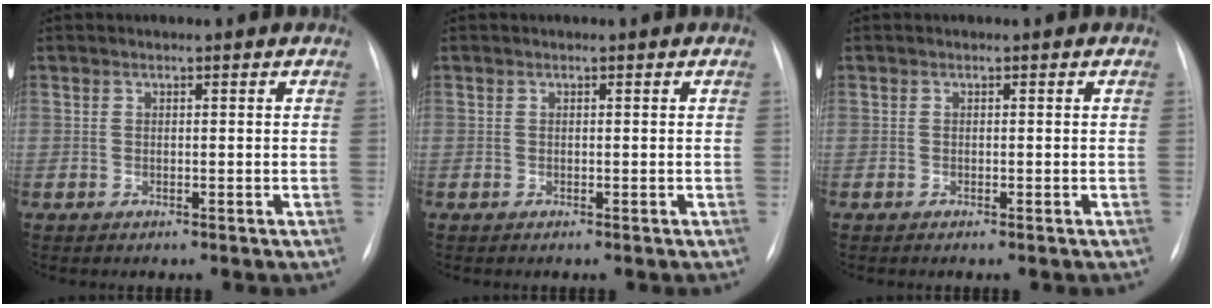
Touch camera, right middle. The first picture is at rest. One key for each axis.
{"total": 0.0}
{"total": 0.0}